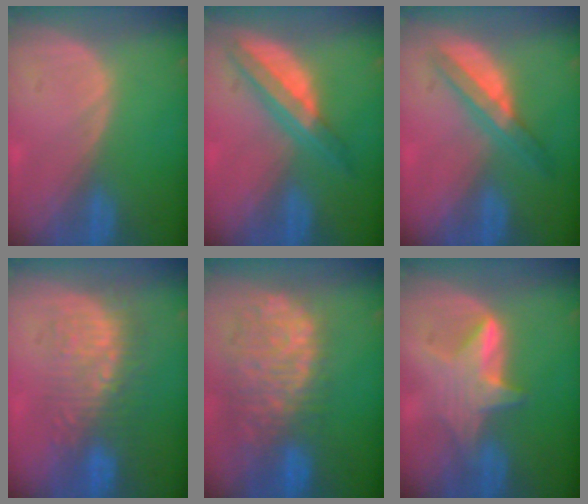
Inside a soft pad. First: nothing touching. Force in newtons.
{"total": 6.7, "press": 5.8, "slide": 3.3}
{"total": 5.7, "press": 5.3, "slide": 2.1}
{"total": 8.8, "press": 8.4, "slide": 2.5}
{"total": 12.0, "press": 9.9, "slide": 6.8}
{"total": 6.0, "press": 5.8, "slide": 1.7}